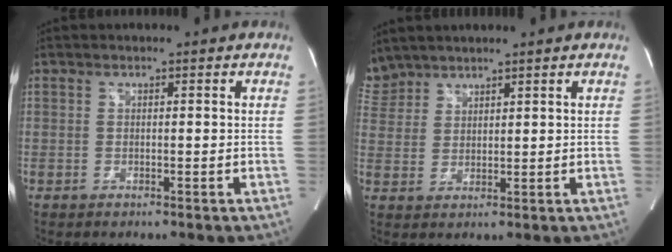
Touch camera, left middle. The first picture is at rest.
{"total": 5.1, "force": [4.8, 1.9, 0.0], "torque": [-0.007, 0.015, 0.105]}